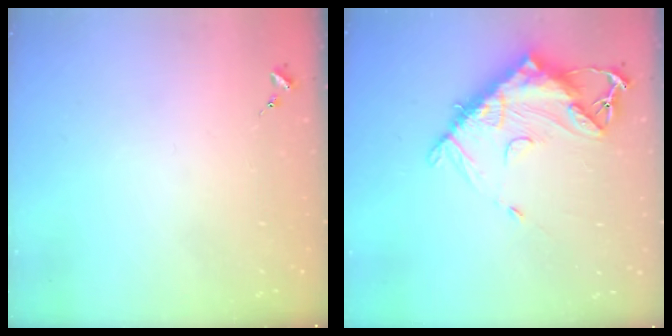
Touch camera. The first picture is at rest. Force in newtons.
{"total": 14.5, "press": 14.4, "slide": 1.4}